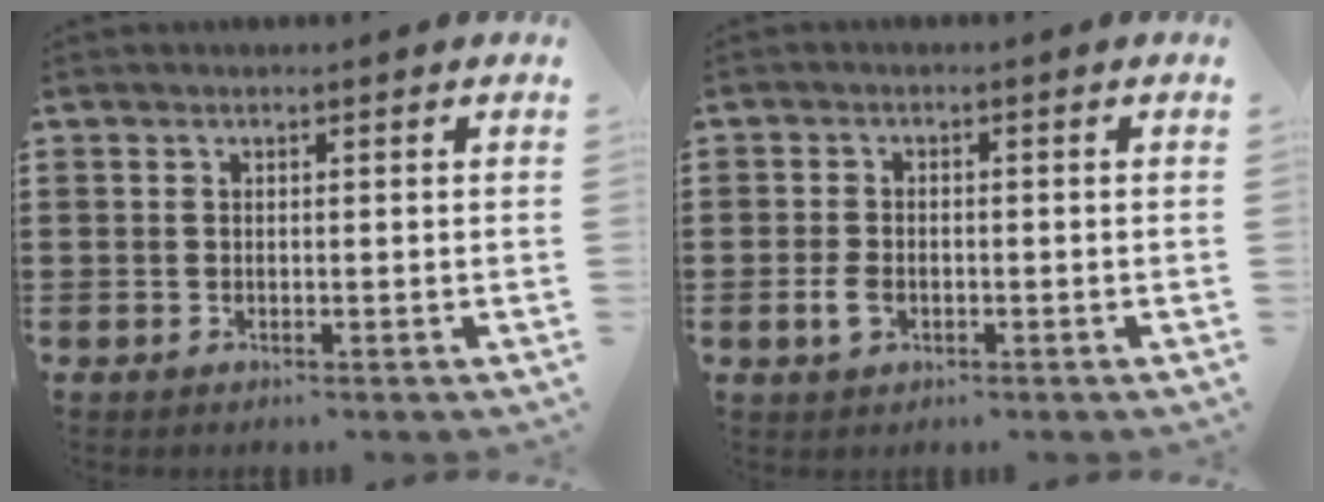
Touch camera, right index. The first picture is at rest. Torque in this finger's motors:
{"motor_torque": [1.49, 0.65, 0.02, -0.01]}